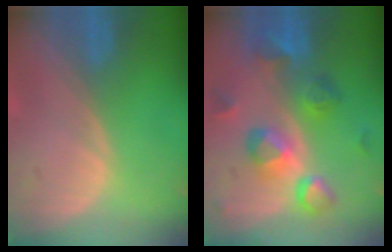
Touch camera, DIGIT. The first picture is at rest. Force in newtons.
{"total": 9.2, "press": 8.6, "slide": 3.3}